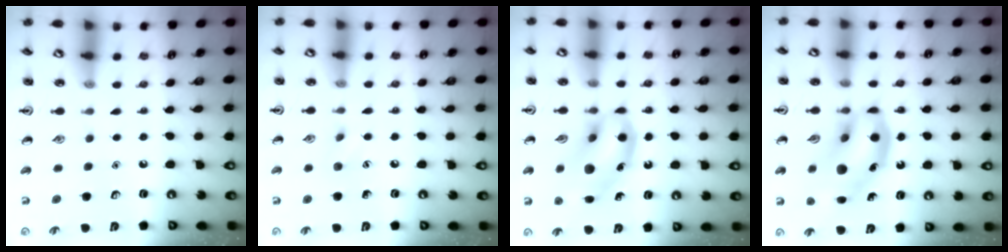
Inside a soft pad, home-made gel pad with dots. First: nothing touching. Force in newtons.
{"total": 4.2, "press": 4.0, "slide": 1.2}
{"total": 14.4, "press": 14.2, "slide": 2.2}
{"total": 16.6, "press": 16.3, "slide": 3.2}